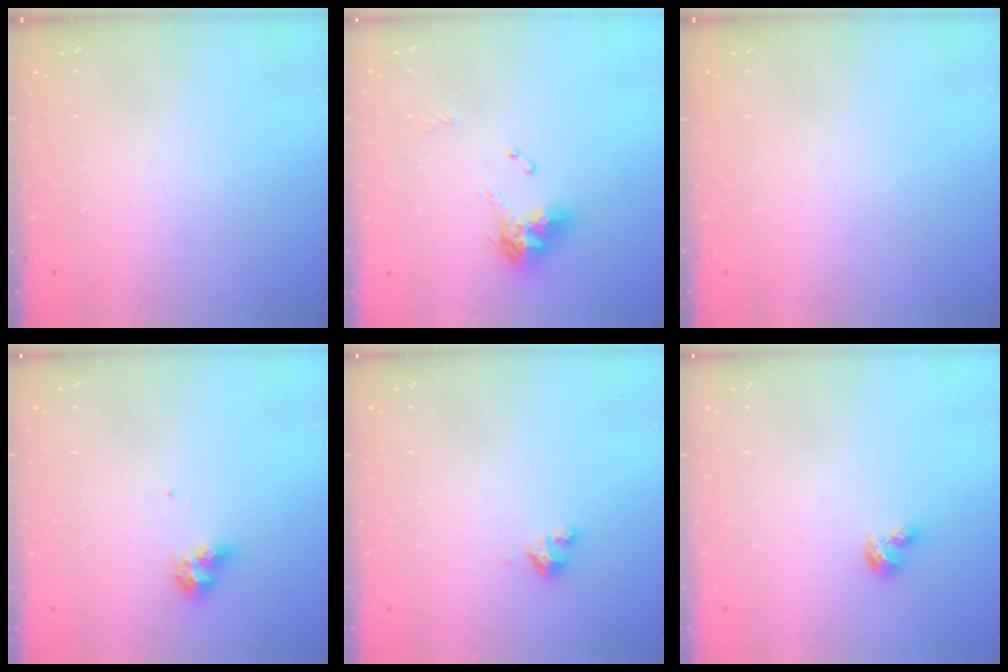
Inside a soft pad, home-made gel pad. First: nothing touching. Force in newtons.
{"total": 11.0, "press": 10.9, "slide": 1.3}
{"total": 0.0}
{"total": 6.1, "press": 6.1, "slide": 1.0}
{"total": 5.0, "press": 5.0, "slide": 0.4}
{"total": 2.9, "press": 2.8, "slide": 0.5}